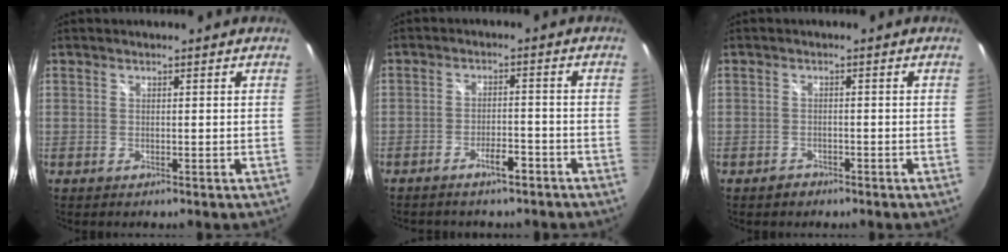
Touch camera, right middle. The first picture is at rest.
{"total": 3.6, "force": [-3.0, 0.9, 1.9], "torque": [-0.038, 0.004, -0.042]}
{"total": 0.9, "force": [-0.8, 0.3, 0.0], "torque": [-0.002, 0.000, -0.013]}